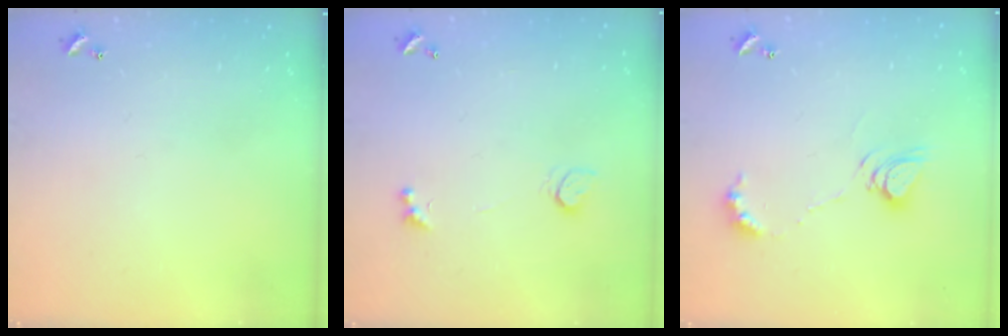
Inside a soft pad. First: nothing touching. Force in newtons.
{"total": 2.5, "press": 2.2, "slide": 1.2}
{"total": 9.6, "press": 9.5, "slide": 1.2}